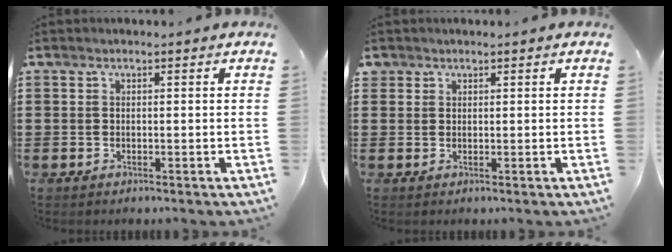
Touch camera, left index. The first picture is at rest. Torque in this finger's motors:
{"motor_torque": [0.33, -0.46, -0.05, -0.02]}